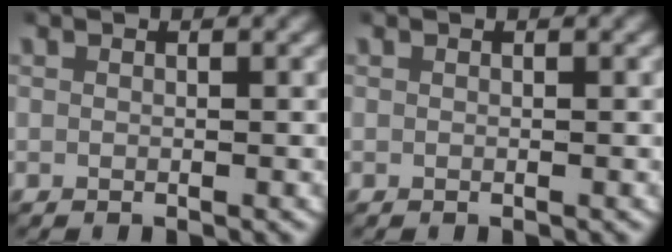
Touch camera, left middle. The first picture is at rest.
{"total": 0.0}